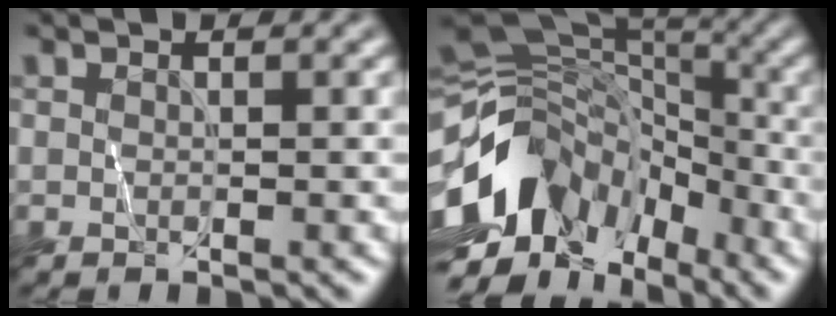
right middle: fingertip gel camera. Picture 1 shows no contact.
{"total": 11.8, "force": [-5.2, 7.8, 7.2], "torque": [-0.147, 0.017, -0.104]}